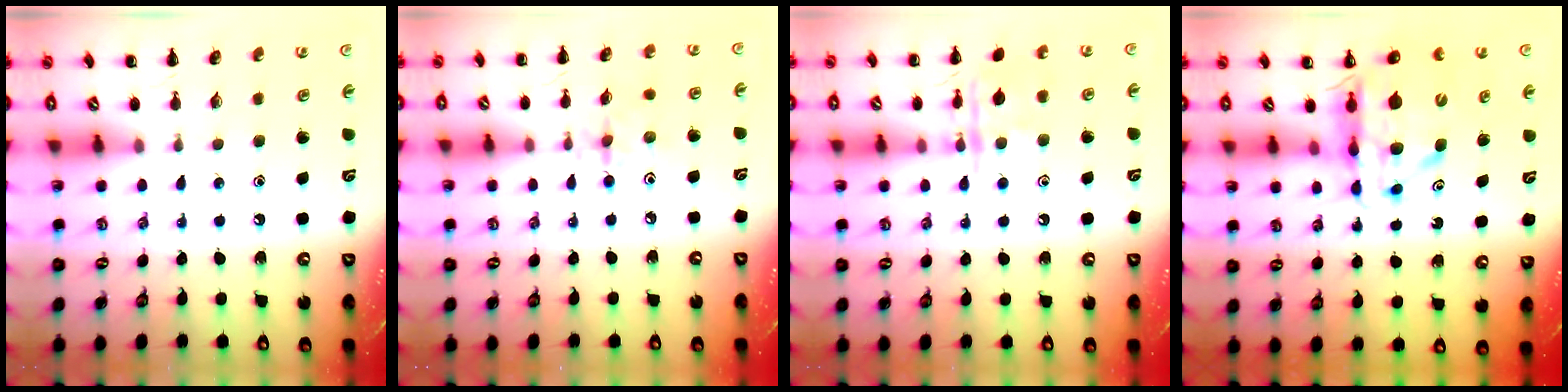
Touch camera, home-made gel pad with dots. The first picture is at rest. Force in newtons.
{"total": 2.7, "press": 2.7, "slide": 0.5}
{"total": 11.4, "press": 11.4, "slide": 0.6}
{"total": 11.7, "press": 11.2, "slide": 3.5}